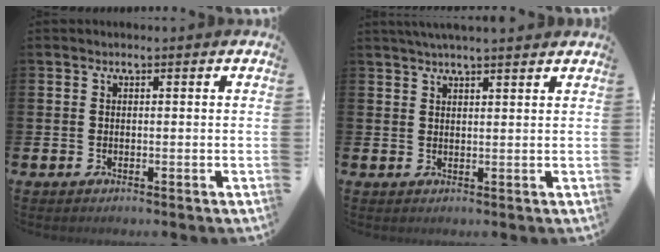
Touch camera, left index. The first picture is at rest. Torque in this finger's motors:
{"motor_torque": [0.95, -1.19, 0.64, 0.21]}